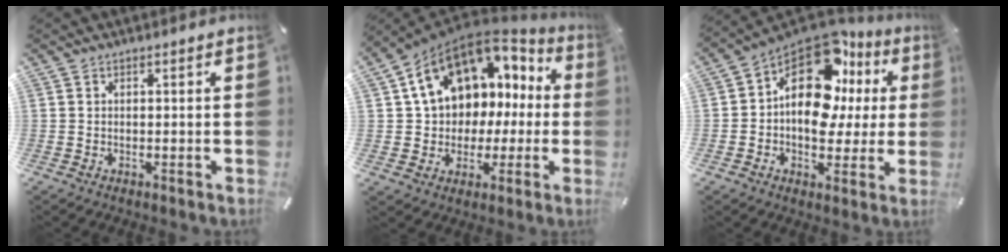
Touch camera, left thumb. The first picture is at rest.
{"total": 14.4, "force": [5.1, 11.5, 7.1], "torque": [-0.127, -0.024, 0.100]}
{"total": 18.3, "force": [5.8, 11.9, 12.7], "torque": [-0.209, -0.045, 0.098]}